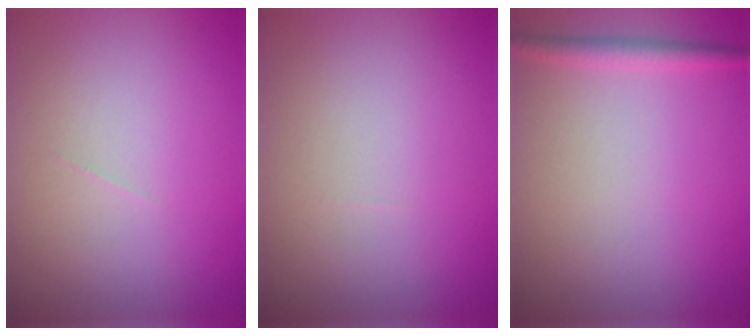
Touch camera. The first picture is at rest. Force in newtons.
{"total": 0.0}
{"total": 1.8, "press": 1.8, "slide": 0.1}